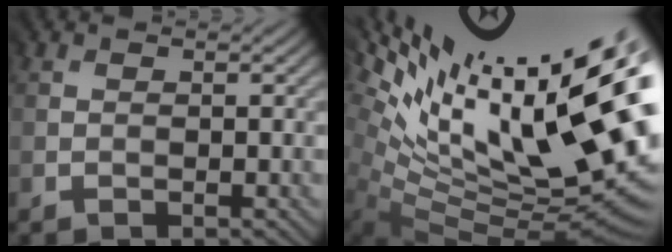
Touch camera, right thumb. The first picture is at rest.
{"total": 19.7, "force": [6.7, 8.2, 16.6], "torque": [-0.253, 0.015, 0.149]}